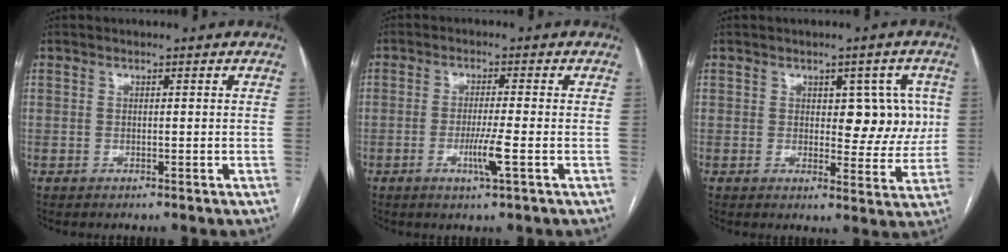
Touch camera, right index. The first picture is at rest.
{"total": 4.4, "force": [-1.6, -0.6, 4.1], "torque": [-0.079, -0.010, -0.030]}
{"total": 6.7, "force": [1.3, 3.7, 5.5], "torque": [-0.055, 0.012, 0.022]}